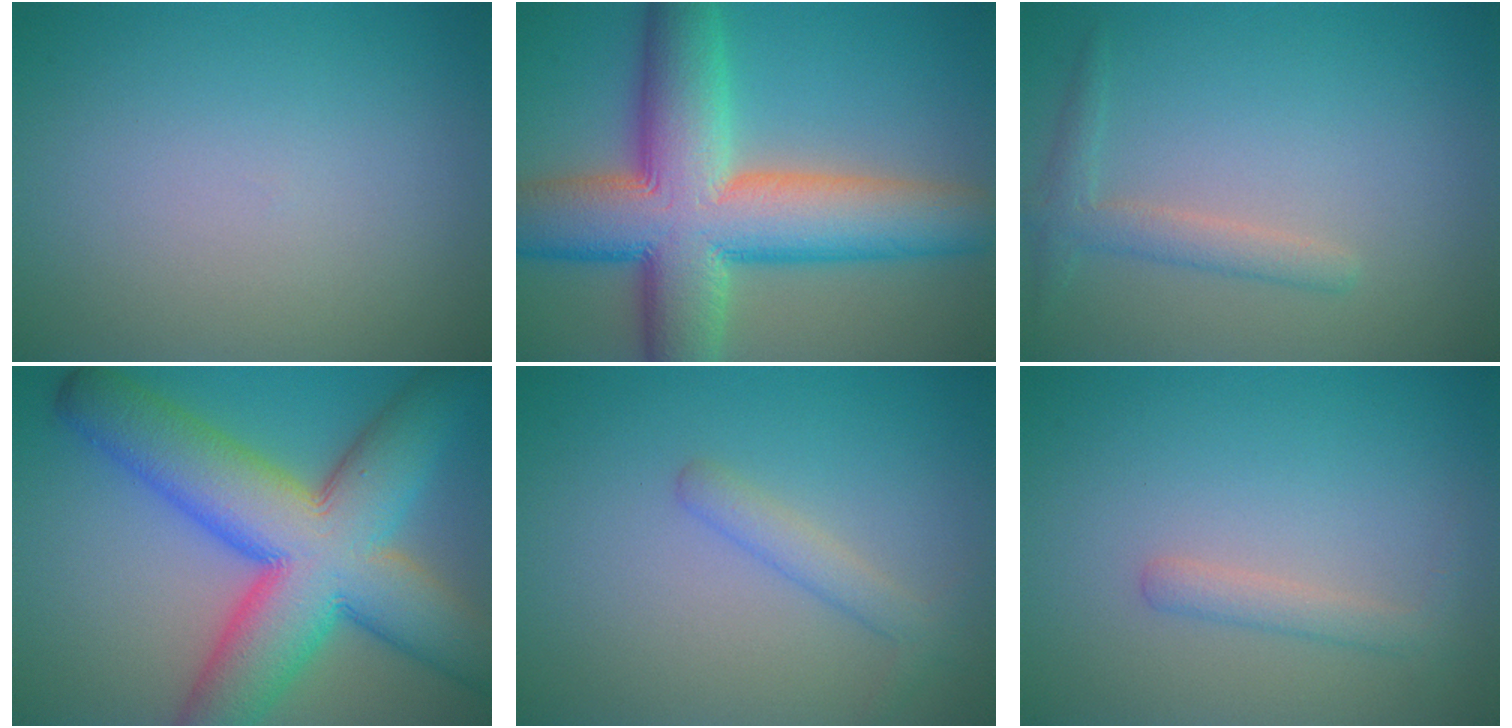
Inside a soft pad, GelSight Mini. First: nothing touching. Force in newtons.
{"total": 13.7, "press": 13.7, "slide": 0.5}
{"total": 2.1, "press": 2.1, "slide": 0.0}
{"total": 14.1, "press": 14.1, "slide": 0.4}
{"total": 1.9, "press": 1.9, "slide": 0.0}
{"total": 1.6, "press": 1.6, "slide": 0.1}